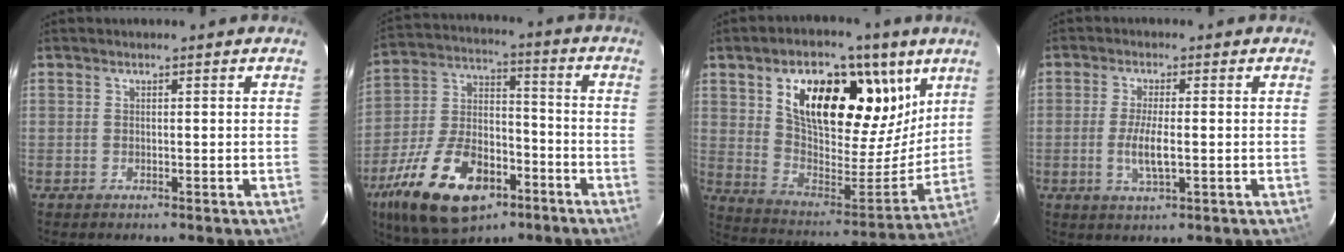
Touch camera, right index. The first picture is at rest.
{"total": 21.9, "force": [-11.9, 11.5, 14.4], "torque": [-0.301, -0.006, -0.196]}
{"total": 25.3, "force": [12.7, 13.1, 17.6], "torque": [-0.288, 0.010, 0.220]}
{"total": 5.2, "force": [-1.0, 1.0, 5.0], "torque": [-0.101, -0.008, -0.018]}